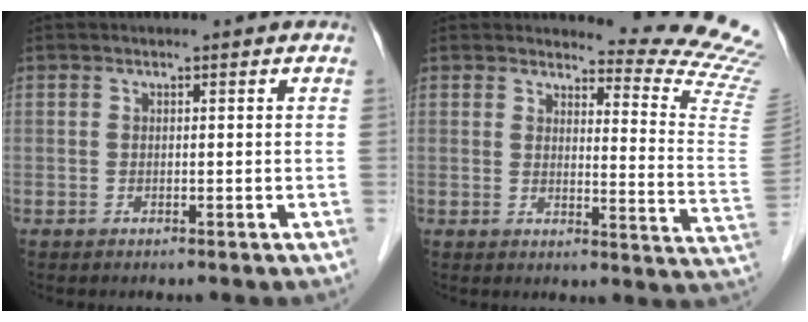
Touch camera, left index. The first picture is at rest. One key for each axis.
{"total": 12.1, "fx": 11.8, "fy": -2.1, "fz": 1.0, "tx": -0.013, "ty": -0.136, "tz": 0.117}